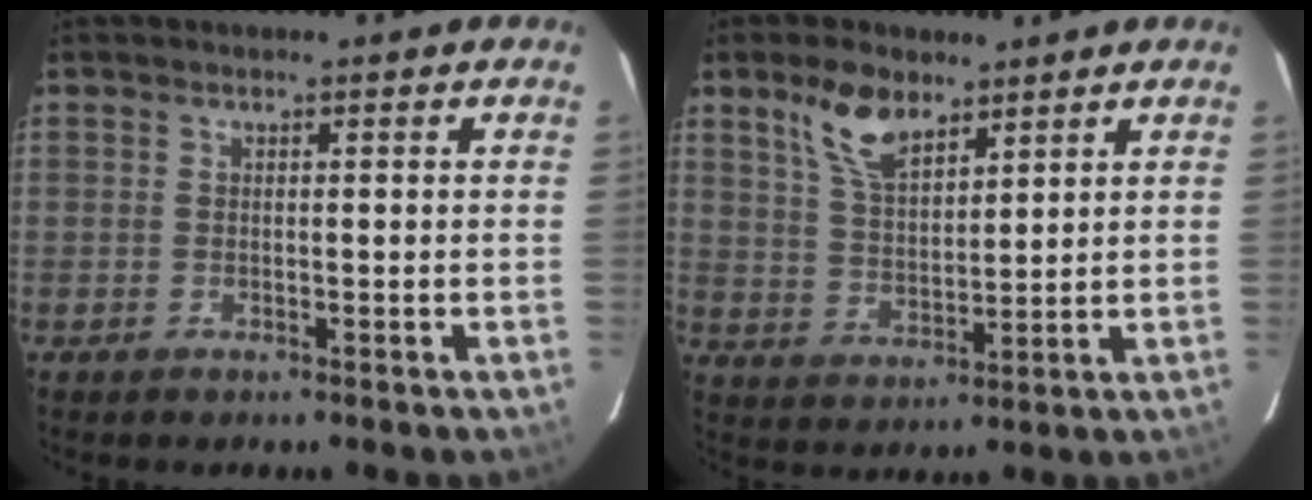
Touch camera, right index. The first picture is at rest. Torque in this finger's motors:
{"motor_torque": [0.85, 0.85, 0.40, 0.08]}